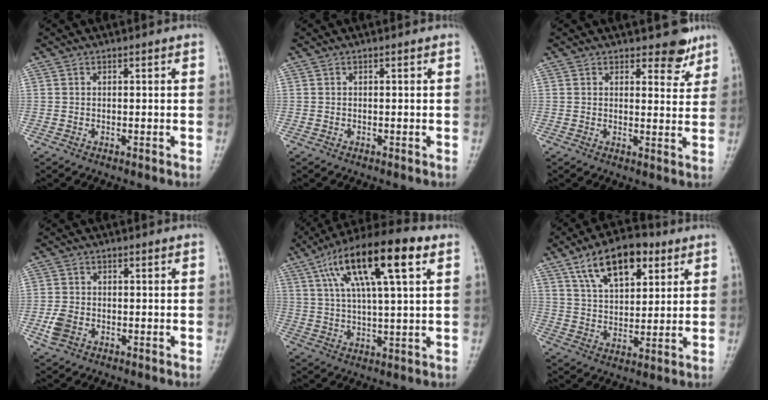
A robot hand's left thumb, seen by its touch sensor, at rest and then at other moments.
{"total": 0.0}
{"total": 3.1, "force": [2.2, 1.6, 1.5], "torque": [0.001, -0.012, 0.026]}
{"total": 3.7, "force": [-1.4, 2.6, 2.3], "torque": [-0.052, 0.006, -0.025]}
{"total": 18.3, "force": [7.8, 4.9, 15.8], "torque": [-0.269, 0.006, 0.130]}
{"total": 14.2, "force": [7.3, 7.3, 9.8], "torque": [-0.133, -0.014, 0.126]}